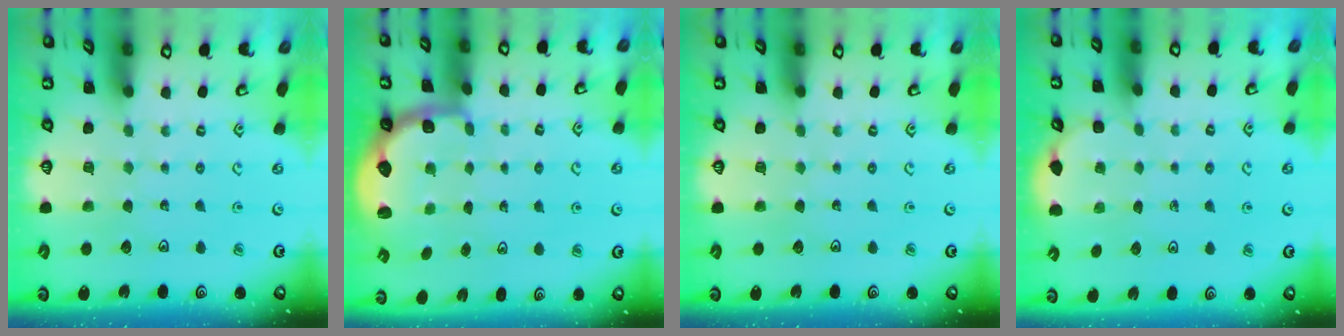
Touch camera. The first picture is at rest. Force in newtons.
{"total": 2.6, "press": 2.0, "slide": 1.7}
{"total": 0.0}
{"total": 2.1, "press": 1.8, "slide": 1.1}